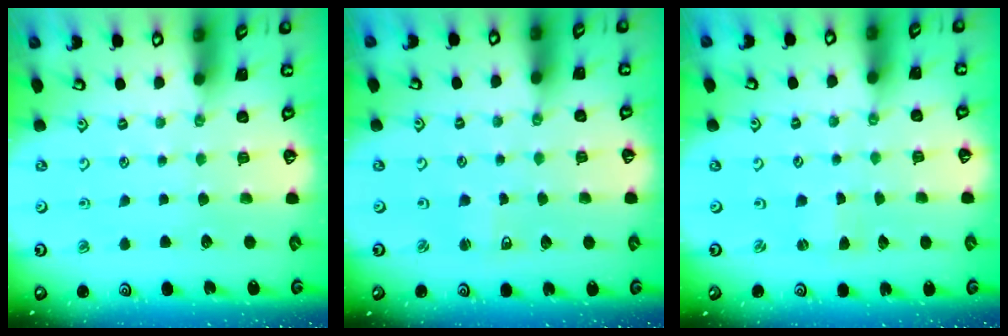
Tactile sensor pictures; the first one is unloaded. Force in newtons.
{"total": 2.4, "press": 2.4, "slide": 0.3}
{"total": 1.2, "press": 1.2, "slide": 0.2}